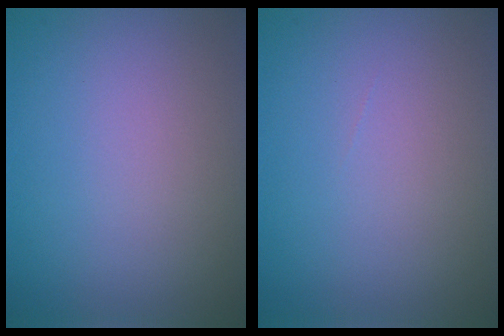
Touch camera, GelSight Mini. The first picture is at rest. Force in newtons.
{"total": 0.0}